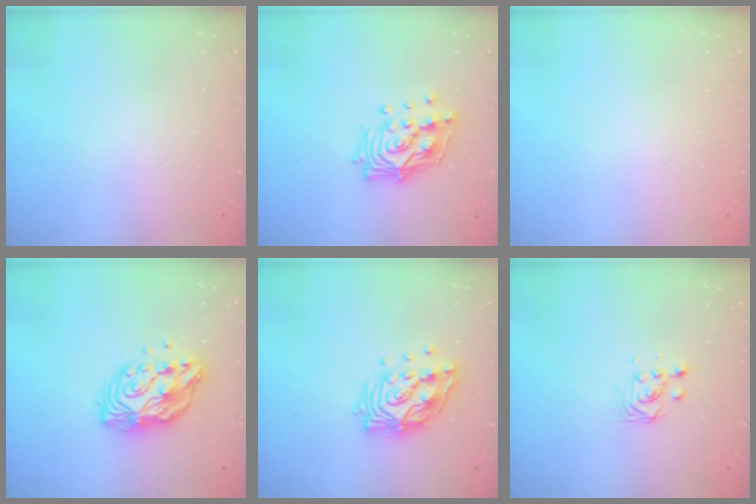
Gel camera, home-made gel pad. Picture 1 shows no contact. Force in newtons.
{"total": 14.1, "press": 14.0, "slide": 1.8}
{"total": 0.0}
{"total": 11.3, "press": 11.3, "slide": 1.0}
{"total": 13.7, "press": 13.7, "slide": 1.2}
{"total": 3.7, "press": 3.4, "slide": 1.4}